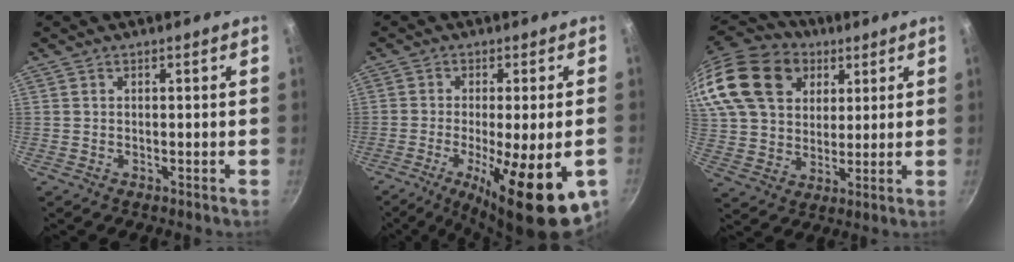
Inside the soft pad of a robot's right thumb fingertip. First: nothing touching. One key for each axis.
{"total": 19.1, "fx": -7.0, "fy": 5.1, "fz": 17.0, "tx": -0.245, "ty": -0.013, "tz": -0.094}
{"total": 26.5, "fx": 12.0, "fy": 19.3, "fz": 13.7, "tx": -0.304, "ty": 0.022, "tz": 0.223}